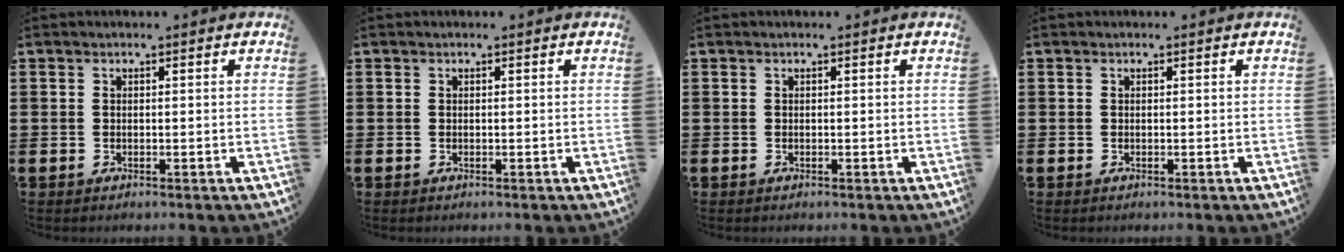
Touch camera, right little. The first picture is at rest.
{"total": 0.0}
{"total": 0.0}
{"total": 0.0}